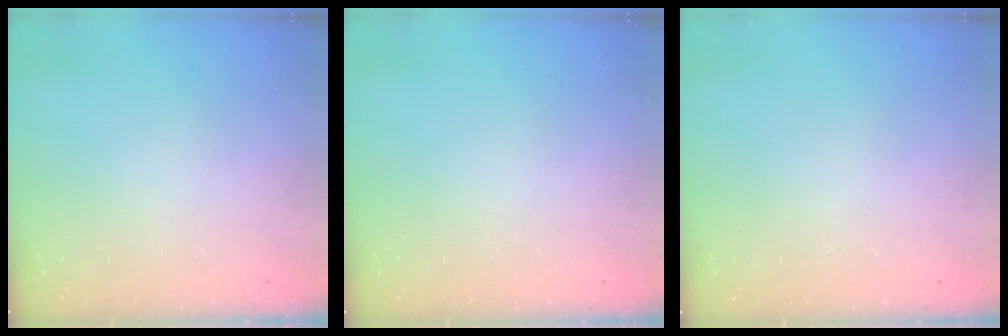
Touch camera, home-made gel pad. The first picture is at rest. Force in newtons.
{"total": 0.0}
{"total": 0.0}